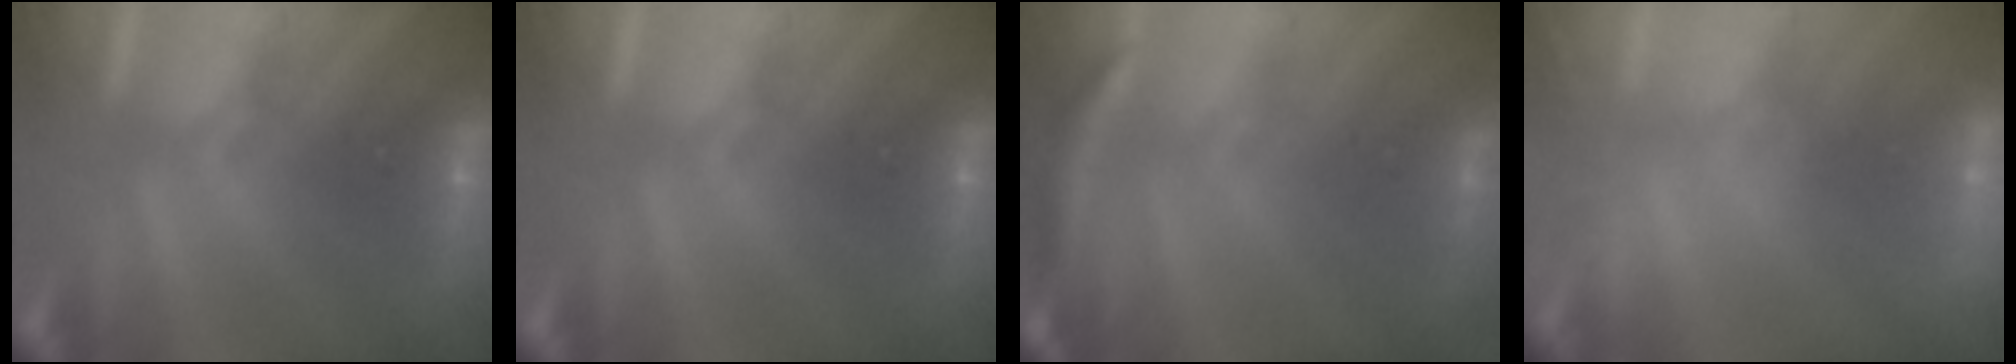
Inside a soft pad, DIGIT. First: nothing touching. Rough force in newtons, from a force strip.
{"total": 0.0}
{"total": 2.9}
{"total": 2.5}